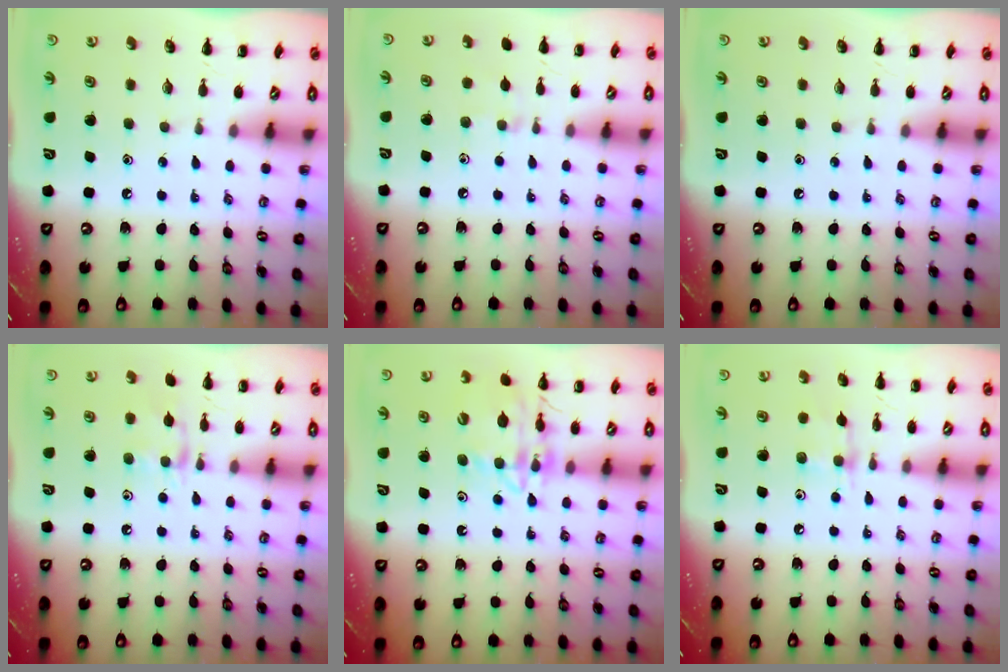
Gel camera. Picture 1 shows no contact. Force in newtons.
{"total": 3.5, "press": 3.3, "slide": 1.2}
{"total": 0.0}
{"total": 8.8, "press": 8.8, "slide": 0.8}
{"total": 13.9, "press": 13.7, "slide": 2.1}
{"total": 7.2, "press": 7.2, "slide": 0.7}